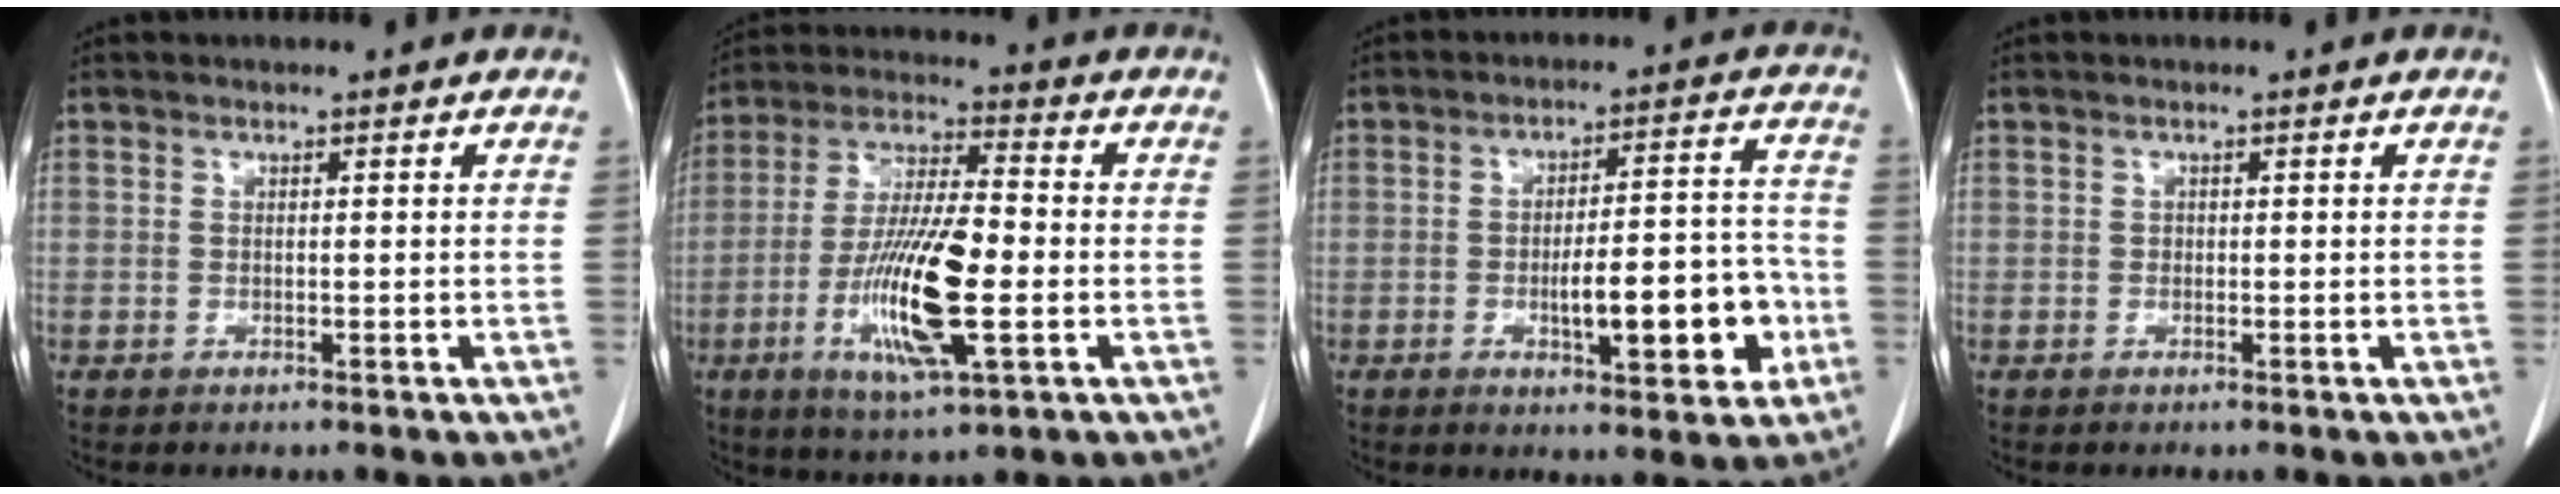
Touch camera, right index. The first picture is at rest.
{"total": 15.1, "force": [-3.8, 2.5, 14.4], "torque": [-0.284, -0.014, -0.068]}
{"total": 11.6, "force": [-3.4, 3.1, 10.7], "torque": [-0.154, 0.020, -0.043]}
{"total": 0.0}